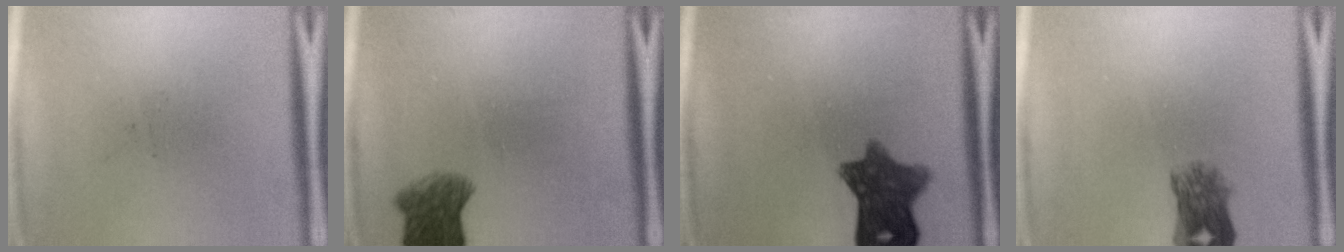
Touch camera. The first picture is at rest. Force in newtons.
{"total": 5.0}
{"total": 9.2}
{"total": 4.1}